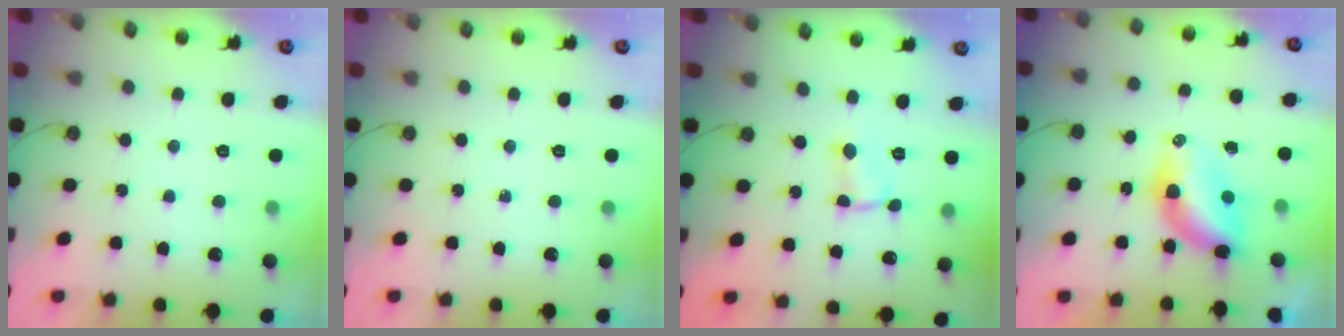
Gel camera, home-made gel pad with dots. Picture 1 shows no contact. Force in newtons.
{"total": 0.0}
{"total": 1.8, "press": 1.8, "slide": 0.2}
{"total": 6.5, "press": 6.5, "slide": 0.5}